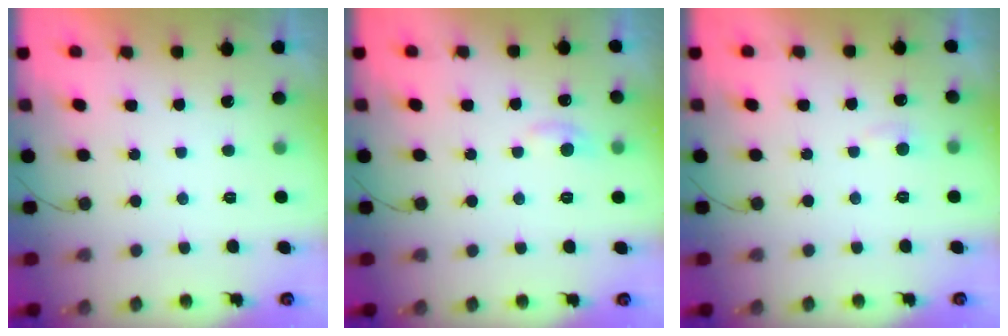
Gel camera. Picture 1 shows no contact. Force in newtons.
{"total": 4.5, "press": 4.4, "slide": 0.6}
{"total": 3.8, "press": 3.7, "slide": 0.4}